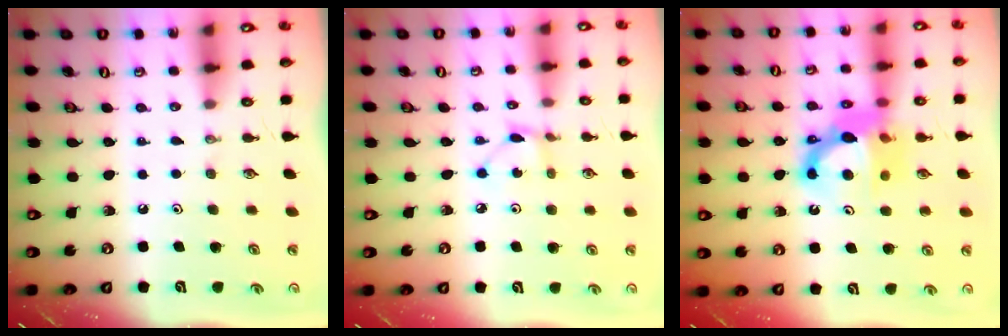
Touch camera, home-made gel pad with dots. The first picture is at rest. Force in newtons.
{"total": 2.2, "press": 2.2, "slide": 0.1}
{"total": 12.4, "press": 12.3, "slide": 1.6}